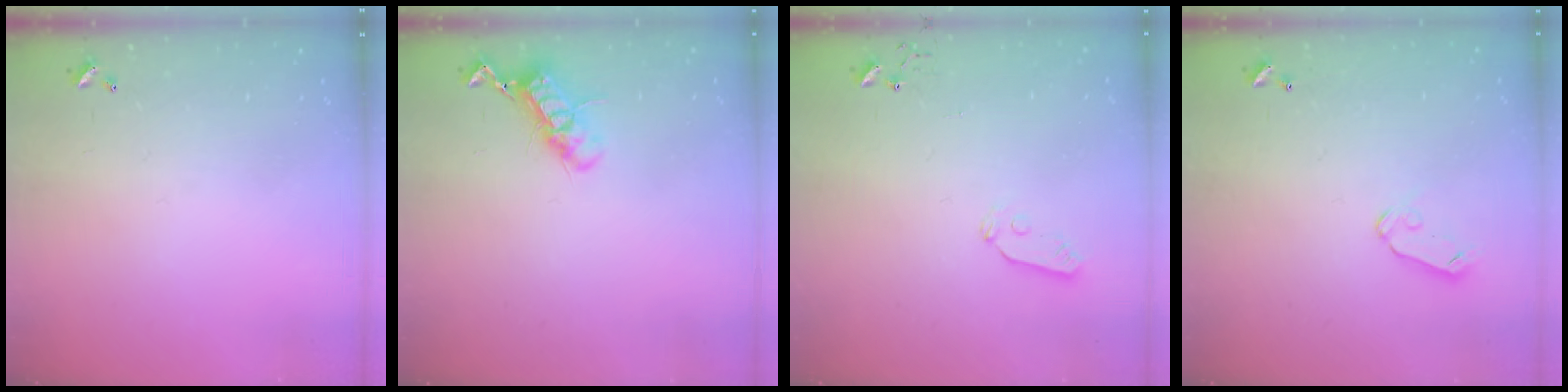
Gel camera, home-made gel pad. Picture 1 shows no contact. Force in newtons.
{"total": 11.9, "press": 11.9, "slide": 0.8}
{"total": 4.6, "press": 4.6, "slide": 0.3}
{"total": 5.8, "press": 5.8, "slide": 0.5}